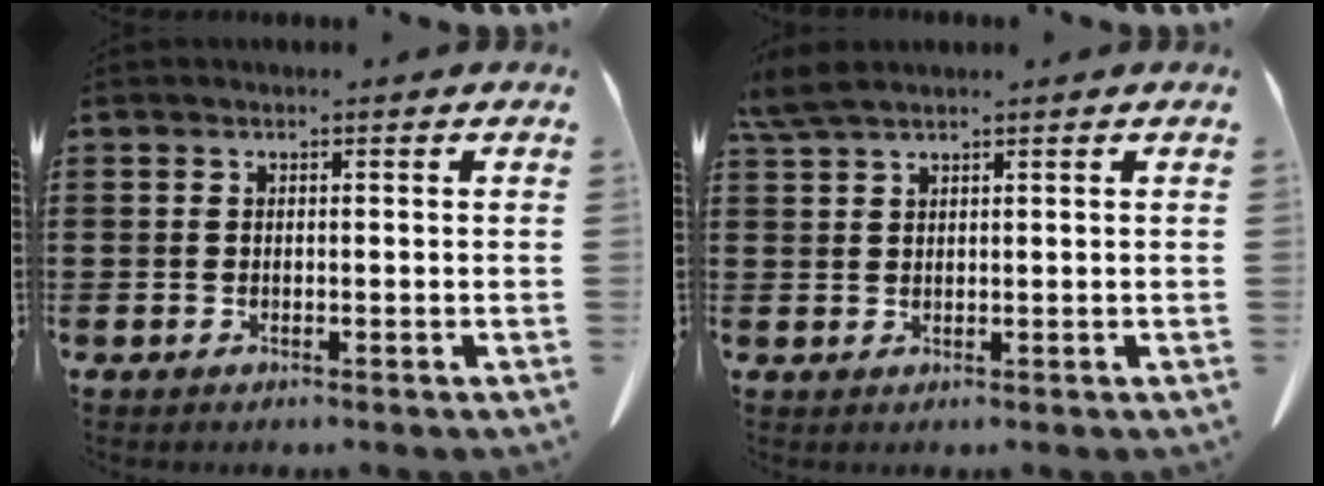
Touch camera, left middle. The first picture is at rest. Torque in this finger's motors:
{"motor_torque": [0.40, 0.37, 0.11, 0.05]}